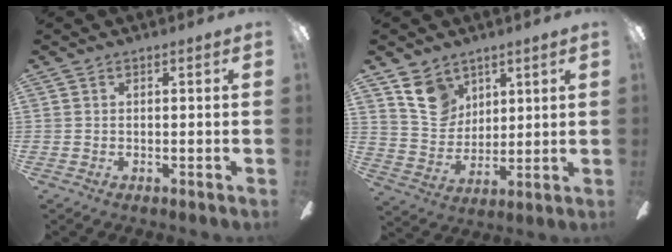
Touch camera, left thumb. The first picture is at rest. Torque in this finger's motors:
{"motor_torque": [0.83, 0.53, 0.56, -0.37, 0.02]}